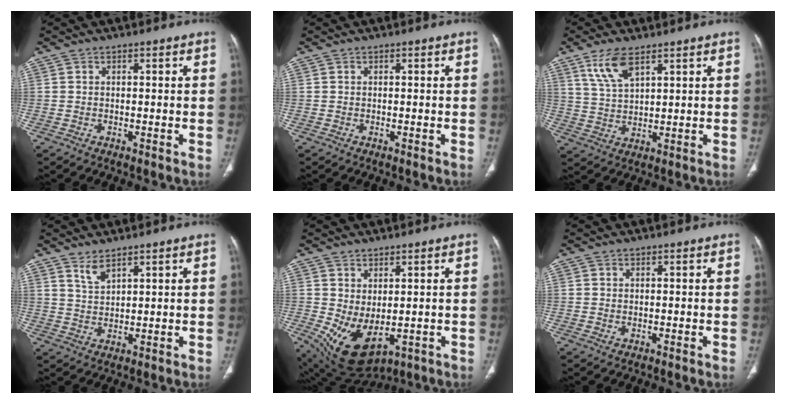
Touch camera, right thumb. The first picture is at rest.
{"total": 0.0}
{"total": 7.2, "force": [4.4, 2.8, 4.9], "torque": [-0.097, -0.017, 0.095]}
{"total": 3.3, "force": [2.6, 1.0, 1.8], "torque": [-0.033, -0.019, 0.059]}
{"total": 10.3, "force": [-1.5, 5.6, 8.5], "torque": [-0.142, -0.007, 0.008]}
{"total": 0.5, "force": [0.0, 0.3, 0.4], "torque": [-0.012, 0.000, 0.004]}